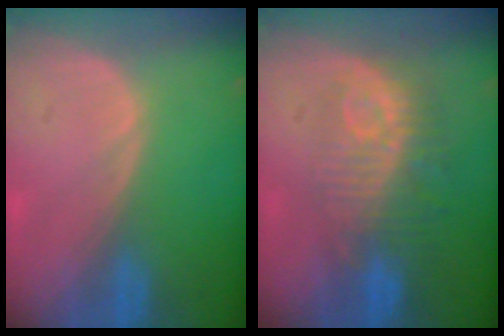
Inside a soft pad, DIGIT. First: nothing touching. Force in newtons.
{"total": 9.8, "press": 8.8, "slide": 4.2}